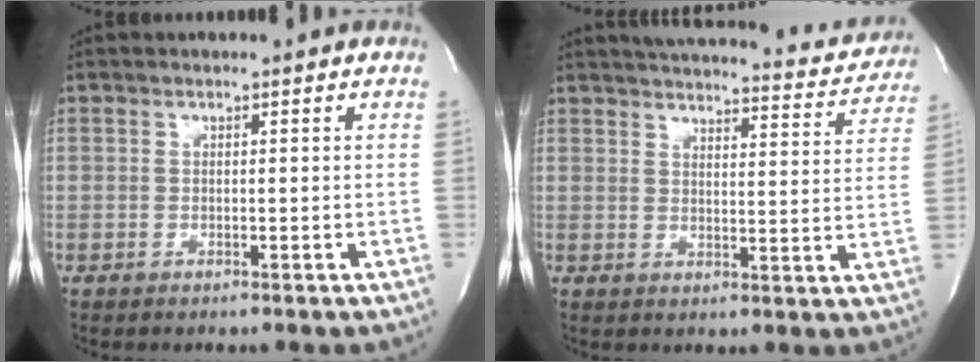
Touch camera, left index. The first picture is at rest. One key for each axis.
{"total": 22.2, "fx": 20.8, "fy": 4.1, "fz": 6.5, "tx": -0.093, "ty": -0.039, "tz": 0.245}